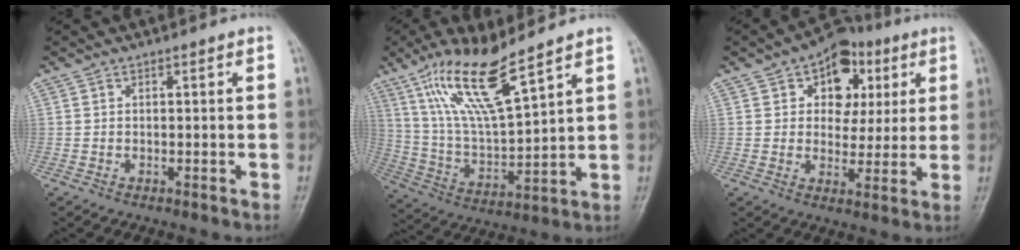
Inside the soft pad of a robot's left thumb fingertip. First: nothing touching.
{"total": 15.3, "force": [10.1, 3.0, 11.1], "torque": [-0.210, -0.050, 0.210]}
{"total": 11.9, "force": [4.3, 8.6, 6.9], "torque": [-0.044, -0.004, 0.060]}